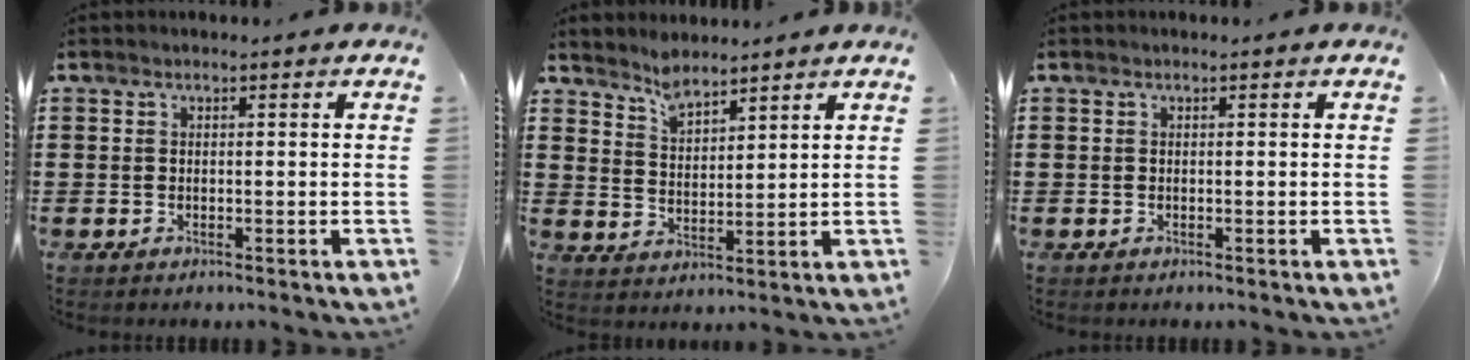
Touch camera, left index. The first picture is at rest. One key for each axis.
{"total": 4.1, "fx": 3.9, "fy": 1.1, "fz": 0.2, "tx": -0.019, "ty": -0.008, "tz": 0.076}
{"total": 0.0}